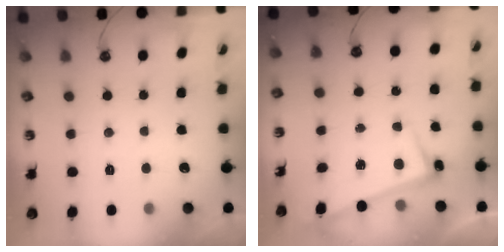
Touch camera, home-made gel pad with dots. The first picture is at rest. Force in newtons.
{"total": 2.6, "press": 2.4, "slide": 0.9}